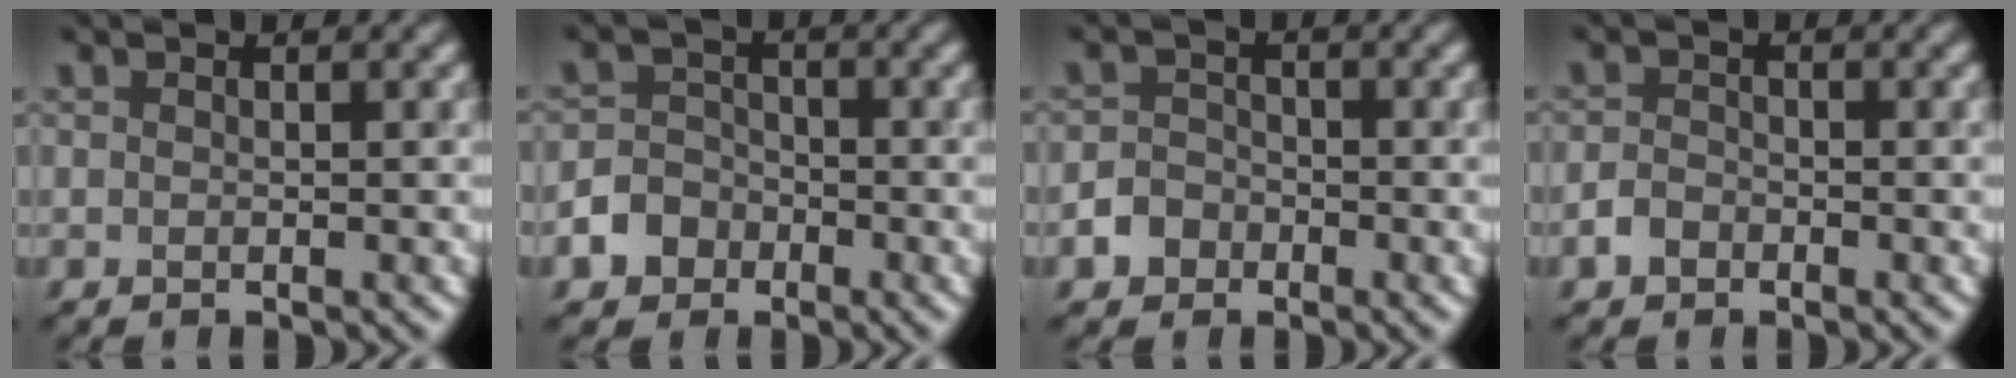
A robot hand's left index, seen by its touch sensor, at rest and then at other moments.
{"total": 4.7, "force": [-2.7, 3.8, 1.1], "torque": [0.000, -0.007, -0.060]}
{"total": 3.0, "force": [-1.7, 2.3, 0.8], "torque": [0.000, -0.002, -0.037]}
{"total": 1.8, "force": [-1.1, 1.3, 0.7], "torque": [-0.010, 0.003, -0.027]}